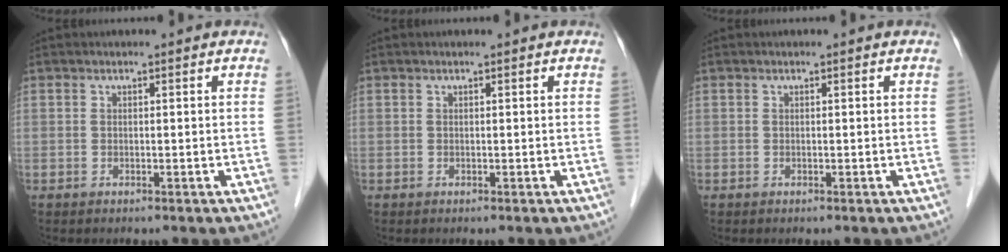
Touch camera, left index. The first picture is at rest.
{"total": 0.0}
{"total": 0.0}